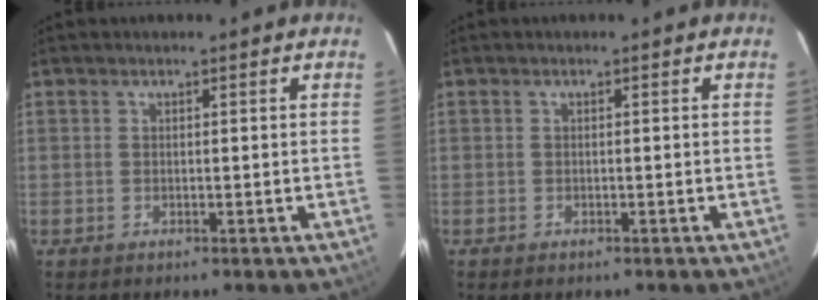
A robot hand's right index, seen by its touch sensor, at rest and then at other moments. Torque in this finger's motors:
{"motor_torque": [0.07, -0.46, 0.04, 0.01]}